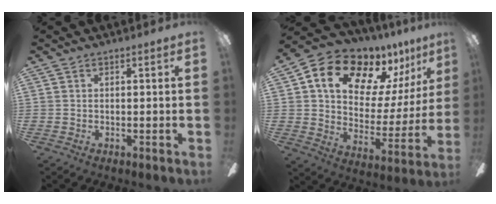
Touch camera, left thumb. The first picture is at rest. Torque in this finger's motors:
{"motor_torque": [0.53, 0.69, 1.52, -1.25, 0.35]}